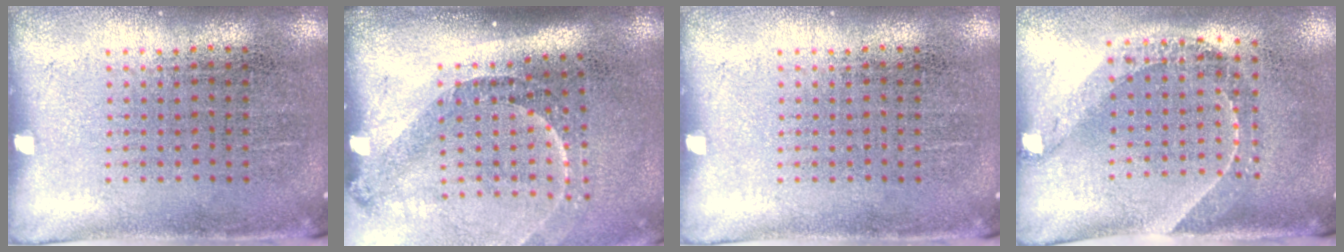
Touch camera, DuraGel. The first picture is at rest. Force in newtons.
{"total": 1.9, "press": 1.4, "slide": 1.4}
{"total": 0.0}
{"total": 1.6, "press": 1.3, "slide": 0.9}